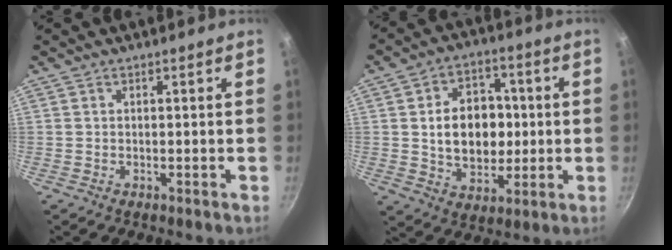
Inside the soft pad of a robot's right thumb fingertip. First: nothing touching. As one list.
[{"total": 14.0, "force": [0.7, 10.4, 9.3], "torque": [-0.105, 0.011, 0.015]}]